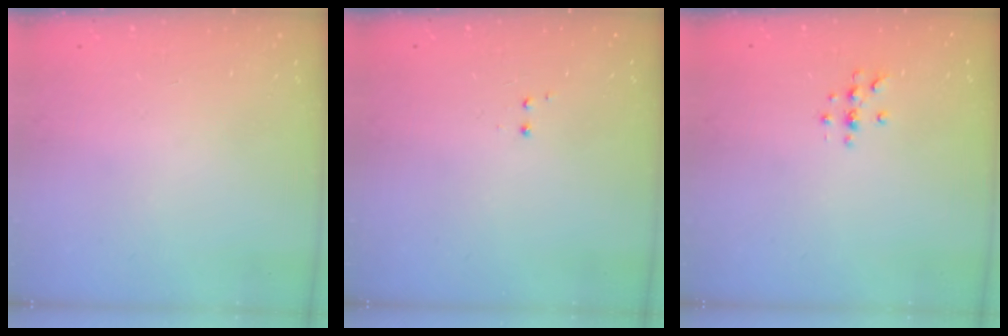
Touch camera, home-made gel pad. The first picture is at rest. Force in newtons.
{"total": 1.2, "press": 1.0, "slide": 0.6}
{"total": 4.2, "press": 4.2, "slide": 0.5}